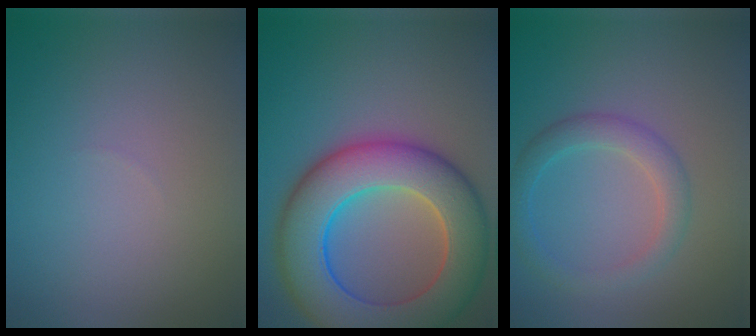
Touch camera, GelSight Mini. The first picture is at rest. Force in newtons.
{"total": 11.9, "press": 11.9, "slide": 0.5}
{"total": 2.8, "press": 2.8, "slide": 0.1}